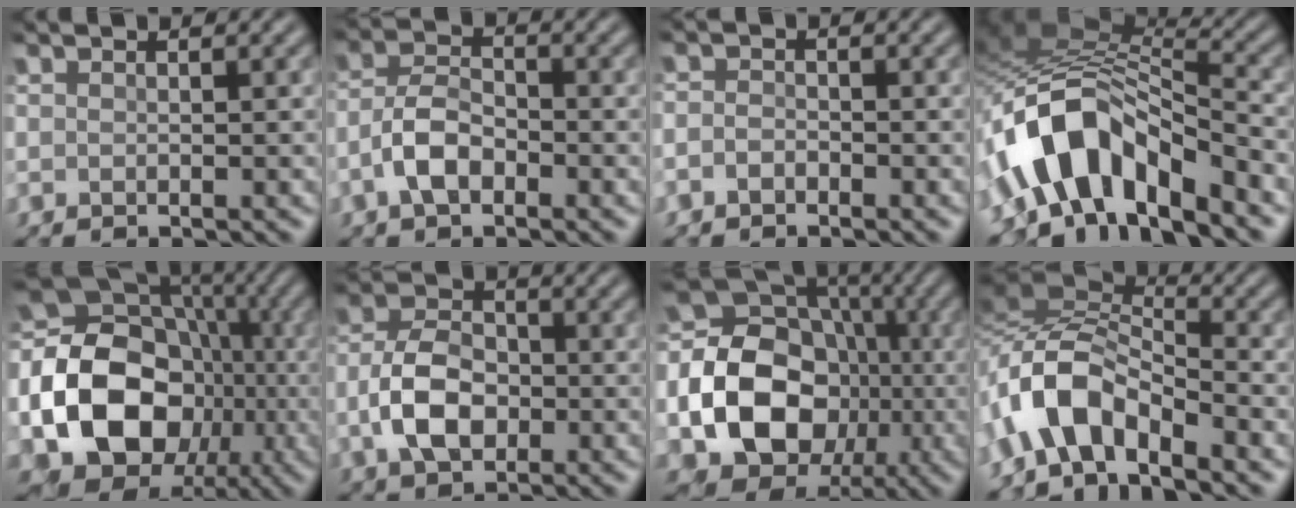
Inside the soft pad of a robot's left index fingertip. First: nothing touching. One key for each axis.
{"total": 3.8, "fx": -1.9, "fy": 1.9, "fz": 2.7, "tx": -0.055, "ty": 0.013, "tz": -0.042}
{"total": 1.1, "fx": -0.8, "fy": 0.6, "fz": 0.4, "tx": -0.008, "ty": 0.007, "tz": -0.021}
{"total": 9.5, "fx": -4.2, "fy": 4.3, "fz": 7.4, "tx": -0.130, "ty": 0.018, "tz": -0.080}
{"total": 21.0, "fx": -3.1, "fy": 17.3, "fz": 11.4, "tx": -0.215, "ty": -0.005, "tz": -0.068}
{"total": 5.6, "fx": -1.4, "fy": 3.6, "fz": 4.0, "tx": -0.086, "ty": 0.009, "tz": -0.029}
{"total": 19.2, "fx": -2.2, "fy": 16.0, "fz": 10.3, "tx": -0.210, "ty": -0.002, "tz": -0.049}
{"total": 6.7, "fx": -3.5, "fy": 3.0, "fz": 4.8, "tx": -0.097, "ty": 0.012, "tz": -0.076}